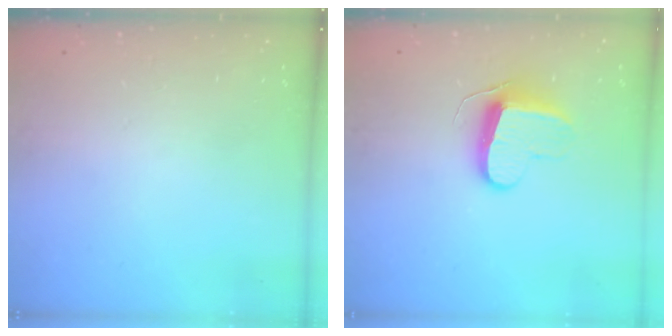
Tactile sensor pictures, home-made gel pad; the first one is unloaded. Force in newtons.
{"total": 9.8, "press": 9.8, "slide": 0.2}